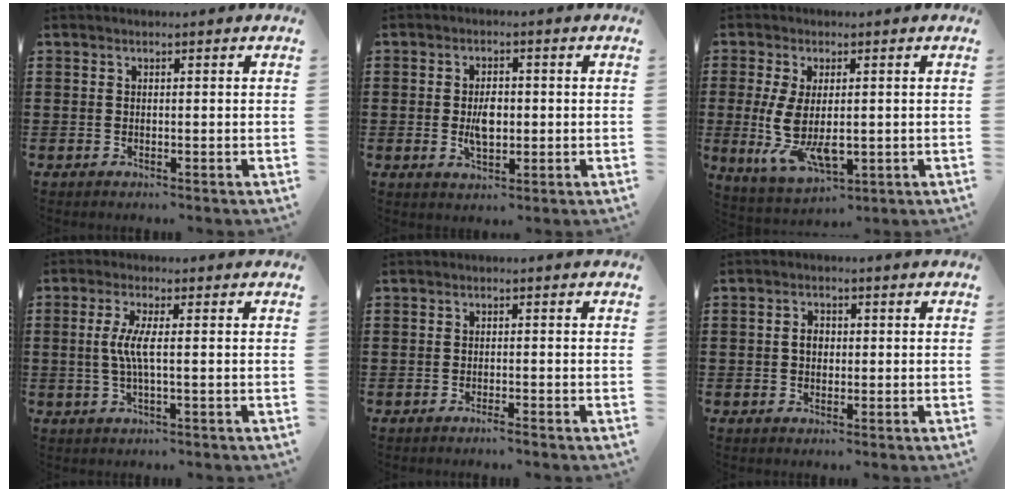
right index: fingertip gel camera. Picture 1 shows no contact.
{"total": 4.2, "force": [-0.2, 2.3, 3.5], "torque": [-0.059, 0.004, -0.006]}
{"total": 8.6, "force": [-0.3, 4.1, 7.6], "torque": [-0.177, -0.010, -0.006]}
{"total": 4.2, "force": [-0.1, 0.2, 4.2], "torque": [-0.093, -0.009, -0.009]}
{"total": 1.1, "force": [-0.9, -0.1, 0.6], "torque": [-0.010, -0.005, -0.016]}
{"total": 2.1, "force": [0.0, 1.5, 1.6], "torque": [-0.032, 0.006, -0.001]}